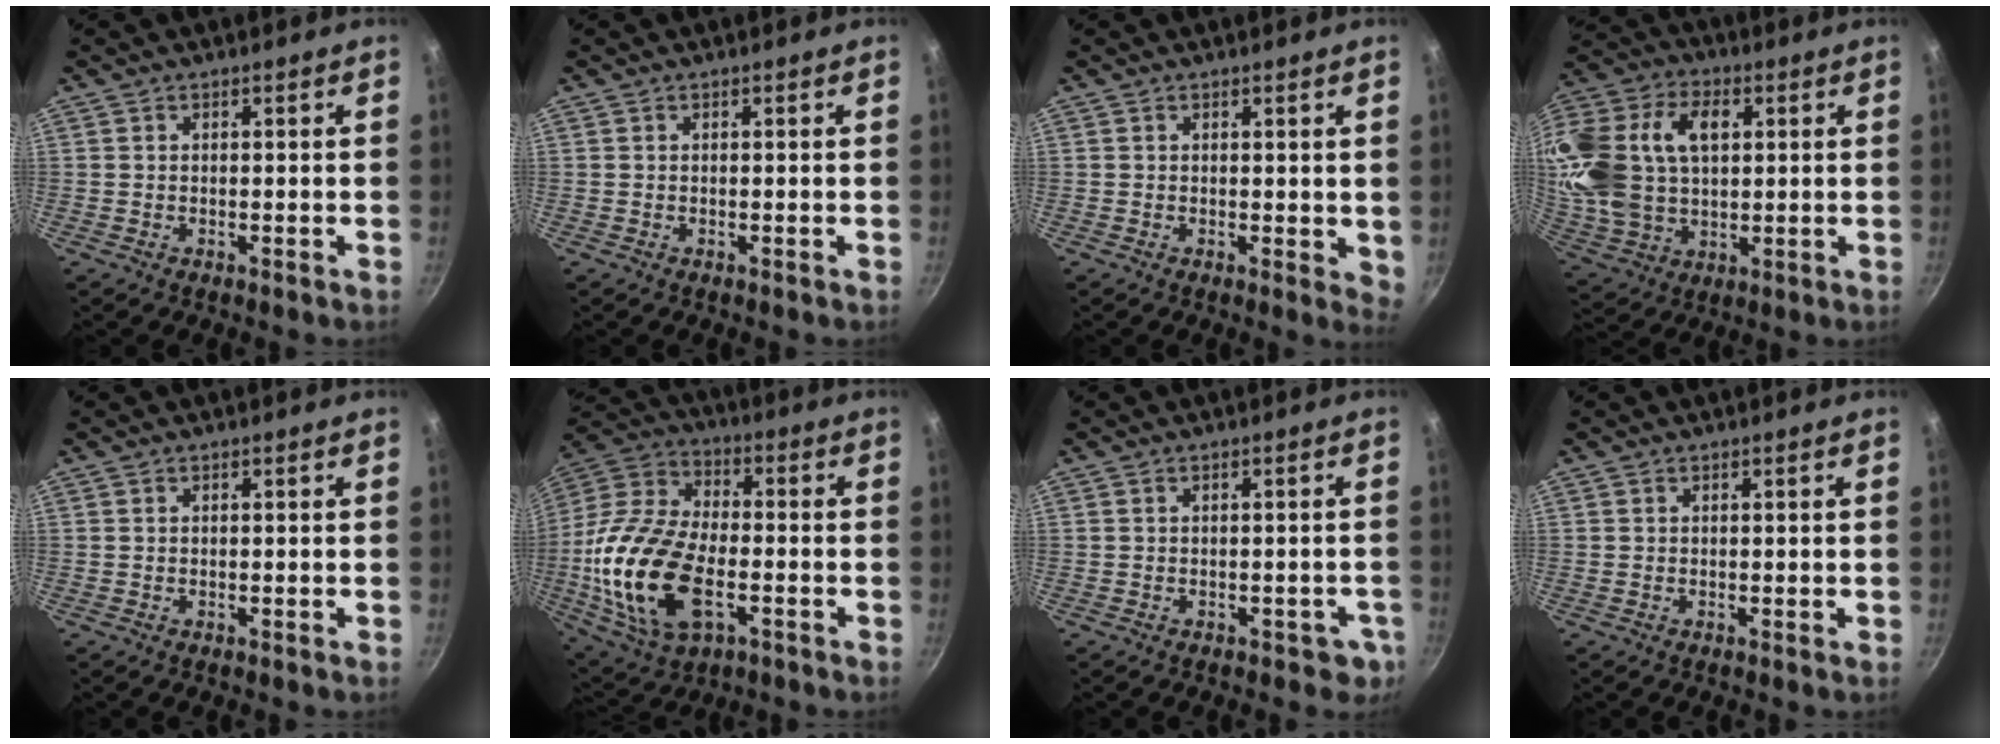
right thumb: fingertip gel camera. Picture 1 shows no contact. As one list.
[{"total": 0.0}, {"total": 3.0, "force": [0.7, 1.5, 2.5], "torque": [-0.022, -0.005, 0.011]}, {"total": 24.2, "force": [5.3, 16.2, 17.2], "torque": [-0.361, 0.017, 0.101]}, {"total": 0.0}, {"total": 22.8, "force": [-5.1, 12.9, 18.1], "torque": [-0.366, 0.023, -0.099]}, {"total": 3.5, "force": [-1.5, 2.5, 2.0], "torque": [0.006, 0.019, 0.000]}, {"total": 0.0}]